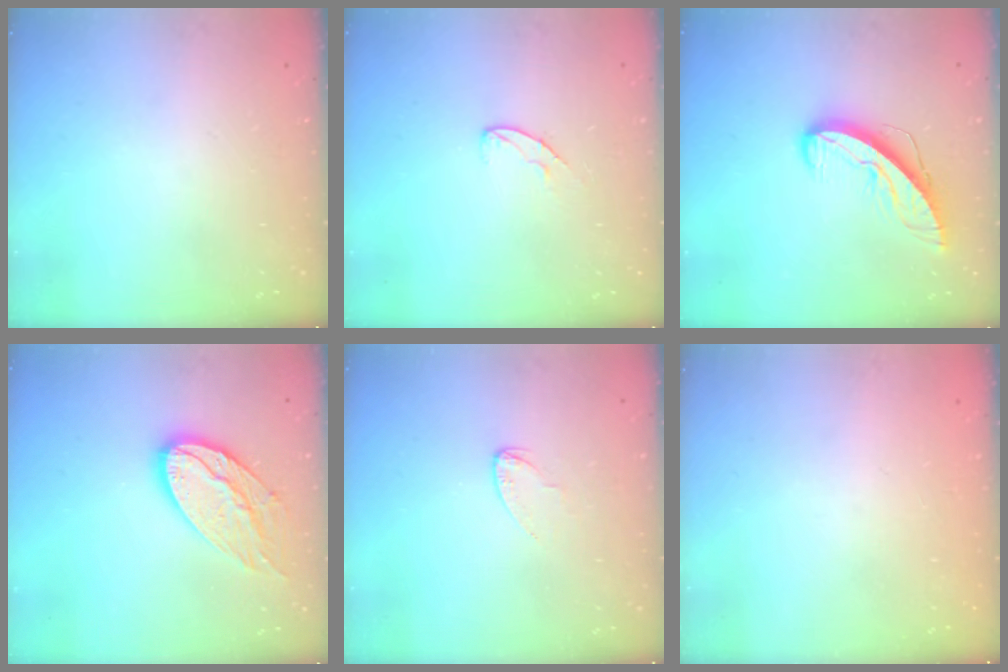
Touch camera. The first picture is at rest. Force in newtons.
{"total": 7.0, "press": 7.0, "slide": 0.6}
{"total": 9.1, "press": 9.1, "slide": 0.6}
{"total": 15.1, "press": 15.1, "slide": 1.3}
{"total": 2.1, "press": 2.1, "slide": 0.2}
{"total": 0.0}